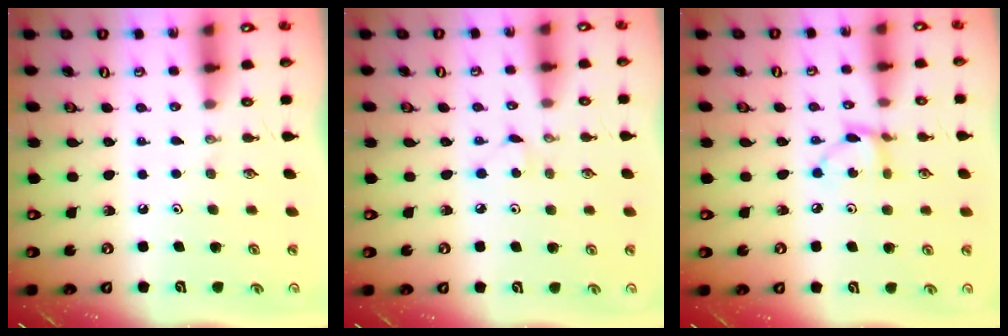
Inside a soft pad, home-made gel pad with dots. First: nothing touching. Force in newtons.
{"total": 2.9, "press": 2.8, "slide": 0.3}
{"total": 4.9, "press": 4.8, "slide": 0.2}